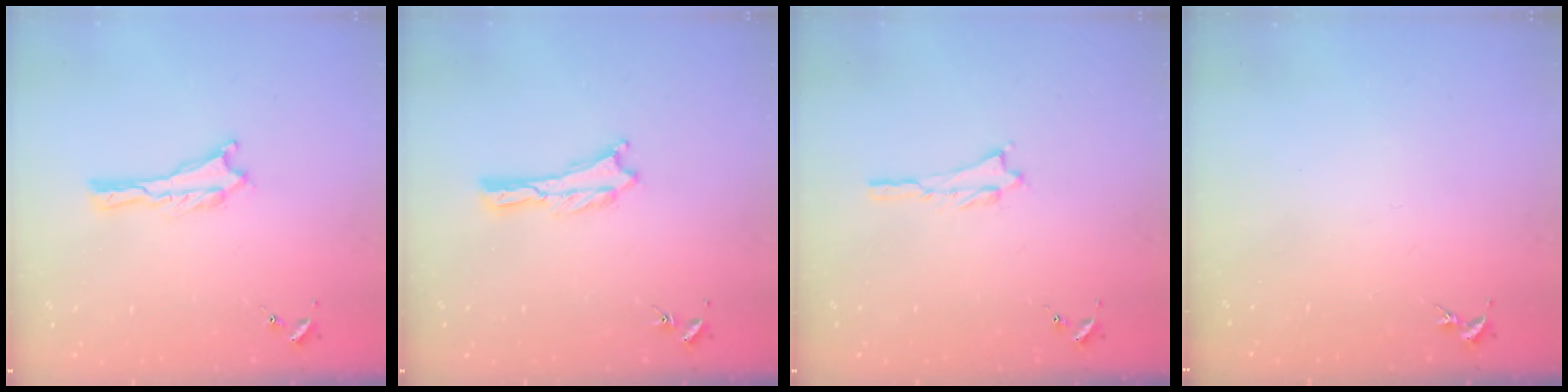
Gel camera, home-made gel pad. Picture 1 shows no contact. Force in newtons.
{"total": 0.0}
{"total": 0.7, "press": 0.7, "slide": 0.1}
{"total": 0.0}